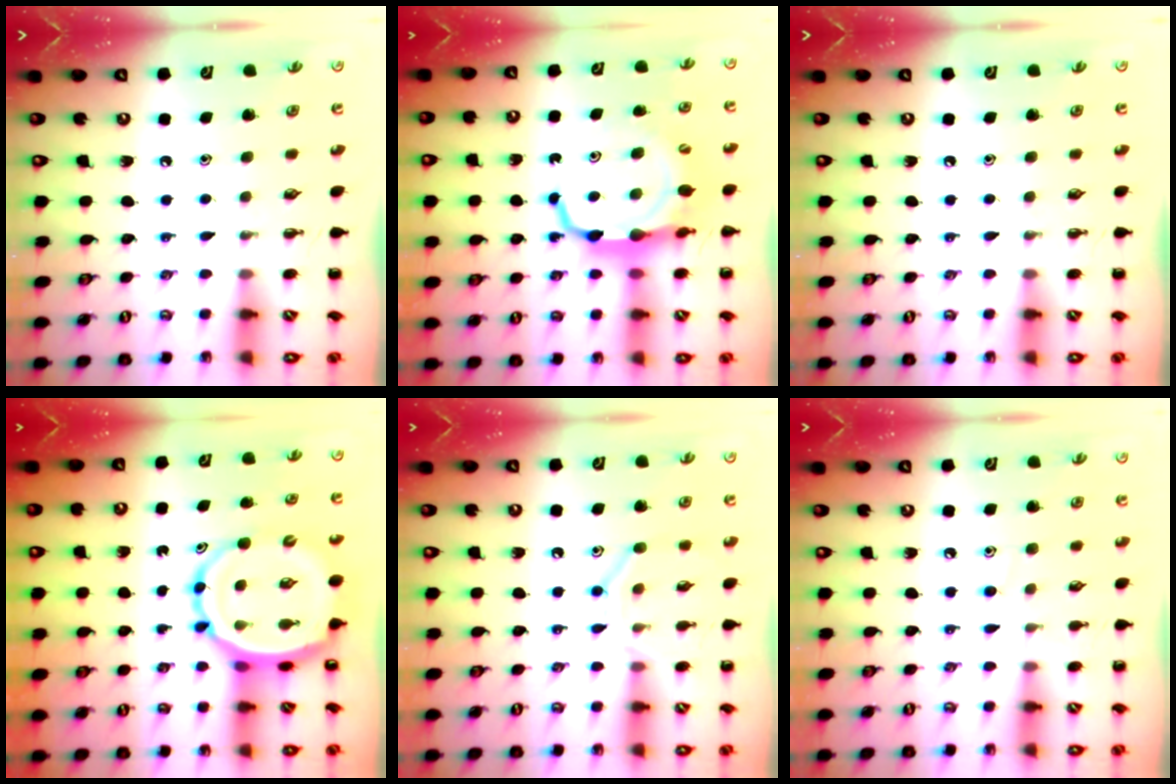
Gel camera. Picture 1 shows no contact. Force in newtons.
{"total": 9.1, "press": 9.0, "slide": 1.7}
{"total": 0.0}
{"total": 12.2, "press": 11.7, "slide": 3.7}
{"total": 9.8, "press": 9.7, "slide": 1.6}
{"total": 7.2, "press": 6.8, "slide": 2.4}